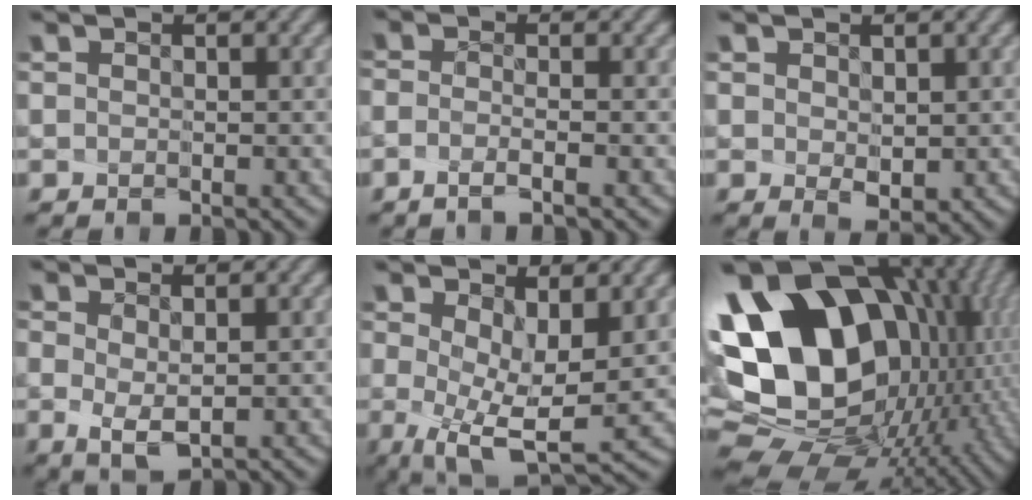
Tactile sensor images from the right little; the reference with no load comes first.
{"total": 2.1, "force": [-1.7, -1.2, 0.3], "torque": [0.001, -0.025, -0.020]}
{"total": 1.9, "force": [0.0, 1.1, 1.5], "torque": [-0.028, -0.018, 0.019]}
{"total": 2.0, "force": [-1.0, 0.4, 1.7], "torque": [-0.030, -0.018, 0.000]}
{"total": 6.9, "force": [-0.2, 2.6, 6.4], "torque": [-0.127, -0.025, 0.013]}
{"total": 19.5, "force": [2.2, 14.1, 13.2], "torque": [-0.248, -0.006, 0.068]}